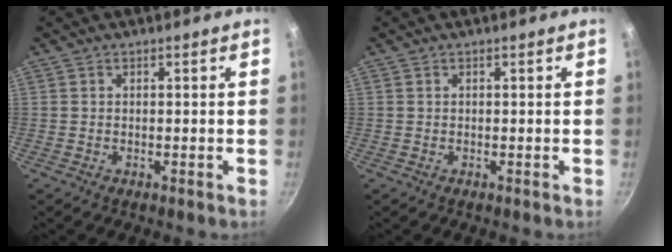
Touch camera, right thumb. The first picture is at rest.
{"total": 0.0}